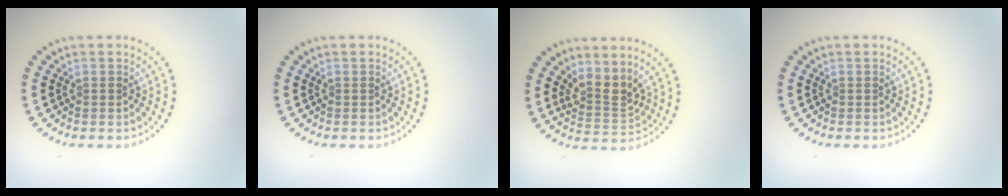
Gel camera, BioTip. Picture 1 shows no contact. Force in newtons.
{"total": 0.0}
{"total": 2.7, "press": 2.0, "slide": 1.8}
{"total": 0.0}